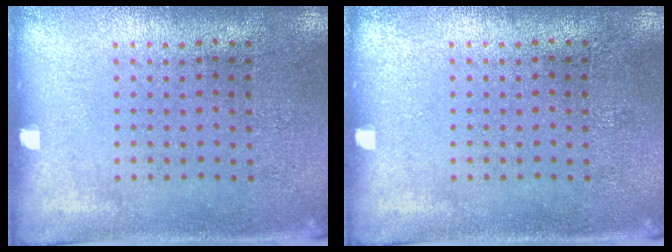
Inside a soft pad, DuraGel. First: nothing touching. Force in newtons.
{"total": 0.0}